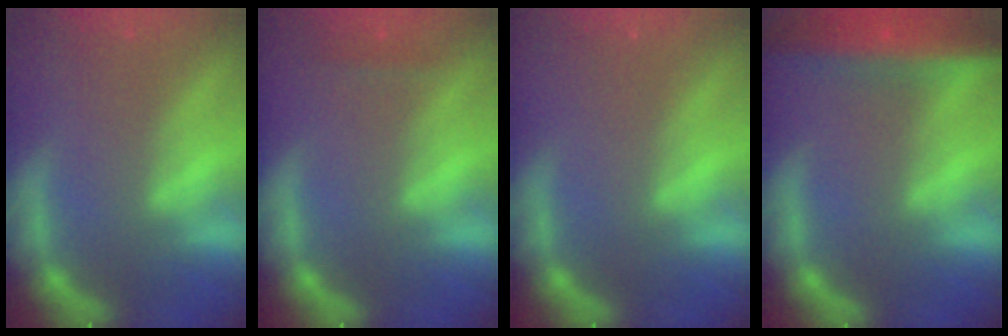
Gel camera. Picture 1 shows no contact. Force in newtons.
{"total": 0.9}
{"total": 0.0}
{"total": 9.0}